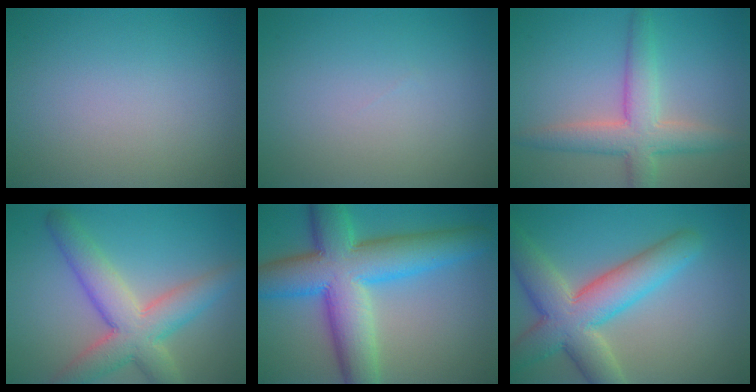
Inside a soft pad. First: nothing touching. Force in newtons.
{"total": 0.0}
{"total": 5.2, "press": 5.1, "slide": 0.3}
{"total": 7.0, "press": 7.0, "slide": 0.6}
{"total": 11.8, "press": 11.8, "slide": 0.1}
{"total": 8.5, "press": 8.5, "slide": 0.7}